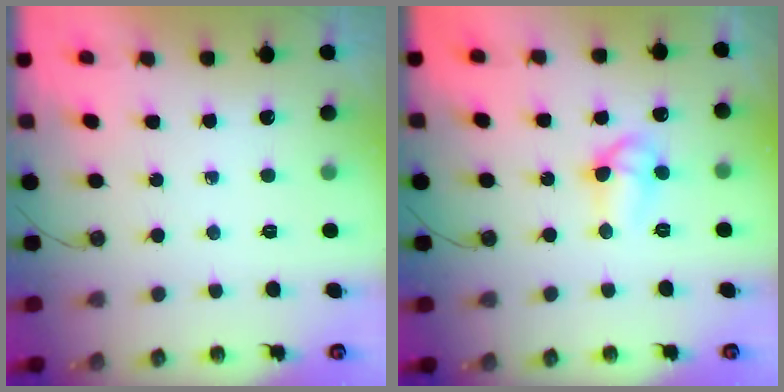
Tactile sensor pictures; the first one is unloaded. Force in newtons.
{"total": 8.2, "press": 8.2, "slide": 0.9}